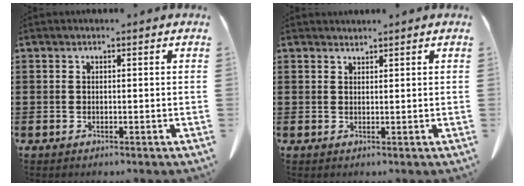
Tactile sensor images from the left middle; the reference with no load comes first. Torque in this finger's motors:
{"motor_torque": [-0.22, 0.24, -0.07, -0.01]}